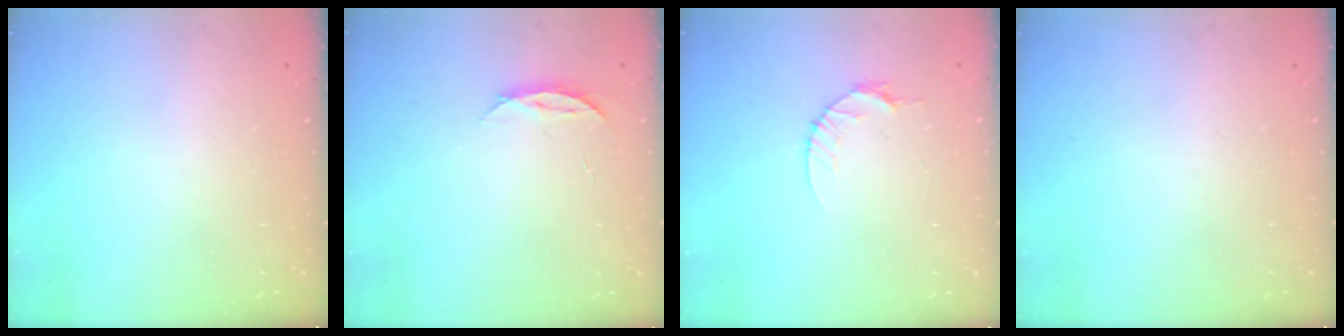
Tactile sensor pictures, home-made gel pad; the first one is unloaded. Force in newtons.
{"total": 3.7, "press": 3.6, "slide": 0.4}
{"total": 4.7, "press": 4.7, "slide": 0.6}
{"total": 0.0}